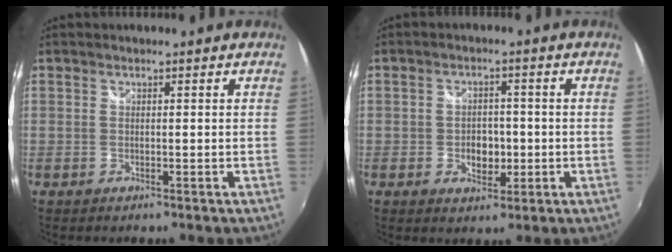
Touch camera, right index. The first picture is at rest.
{"total": 4.8, "force": [-1.0, 3.5, 3.1], "torque": [-0.055, 0.002, -0.012]}